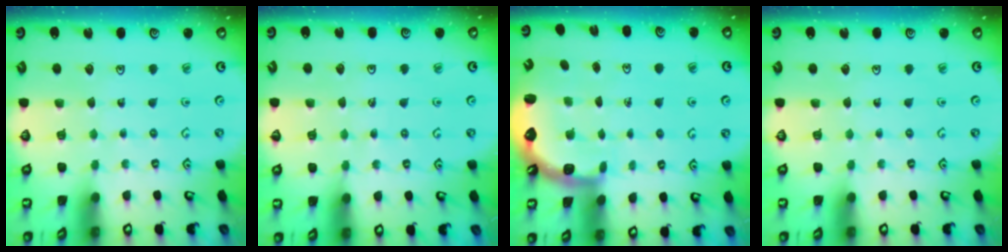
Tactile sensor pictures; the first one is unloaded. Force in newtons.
{"total": 2.1, "press": 2.0, "slide": 0.3}
{"total": 2.9, "press": 2.4, "slide": 1.6}
{"total": 0.0}